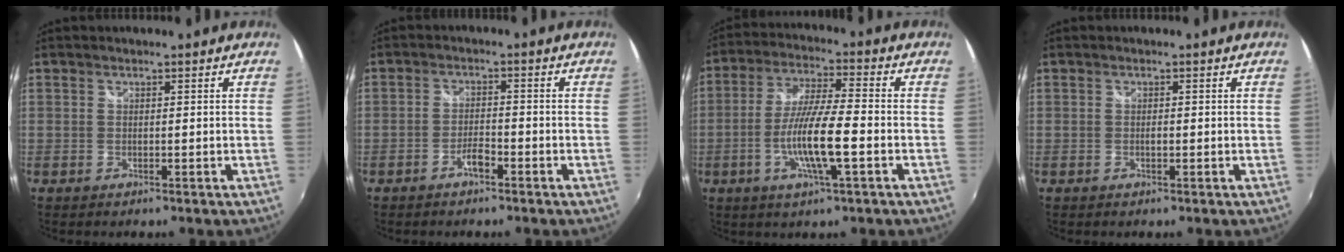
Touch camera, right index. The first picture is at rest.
{"total": 2.8, "force": [-2.0, 0.7, 1.8], "torque": [-0.044, 0.003, -0.039]}
{"total": 11.2, "force": [-3.4, 1.1, 10.6], "torque": [-0.208, -0.007, -0.064]}
{"total": 0.7, "force": [-0.2, 0.3, 0.6], "torque": [-0.011, 0.000, -0.003]}